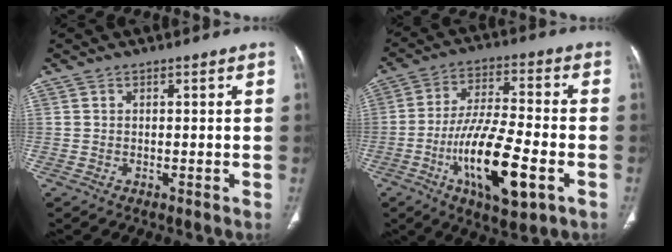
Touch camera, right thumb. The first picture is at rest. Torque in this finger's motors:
{"motor_torque": [2.90, 2.11, 1.73, -1.04, 0.59]}